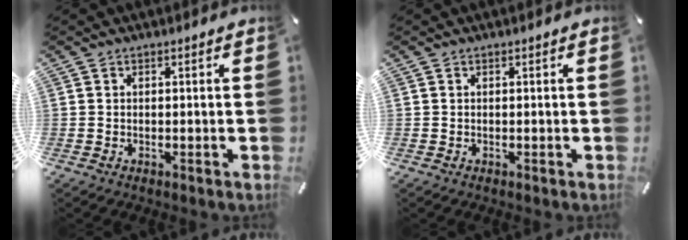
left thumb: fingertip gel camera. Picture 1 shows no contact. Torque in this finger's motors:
{"motor_torque": [-0.10, -0.17, 0.06, 0.05, 0.00]}